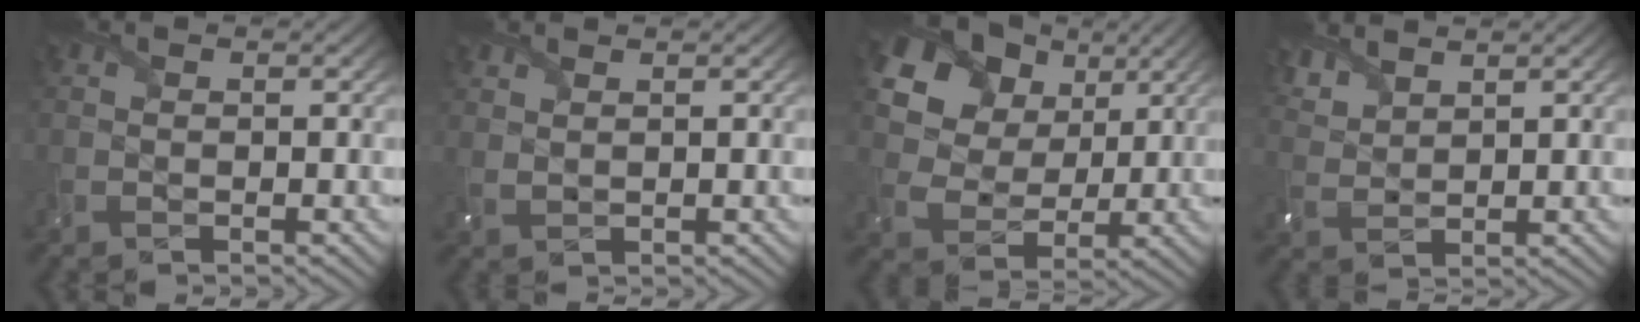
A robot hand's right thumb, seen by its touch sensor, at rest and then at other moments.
{"total": 1.5, "force": [1.3, 0.4, 0.7], "torque": [-0.023, 0.003, 0.032]}
{"total": 17.3, "force": [8.8, 12.2, 8.6], "torque": [-0.222, 0.036, 0.189]}
{"total": 4.5, "force": [3.7, 1.7, 2.0], "torque": [-0.062, 0.008, 0.080]}